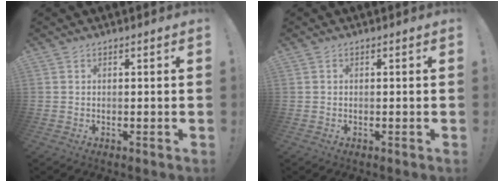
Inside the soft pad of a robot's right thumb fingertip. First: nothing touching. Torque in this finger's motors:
{"motor_torque": [0.45, -0.26, 0.12, -0.40, 0.00]}